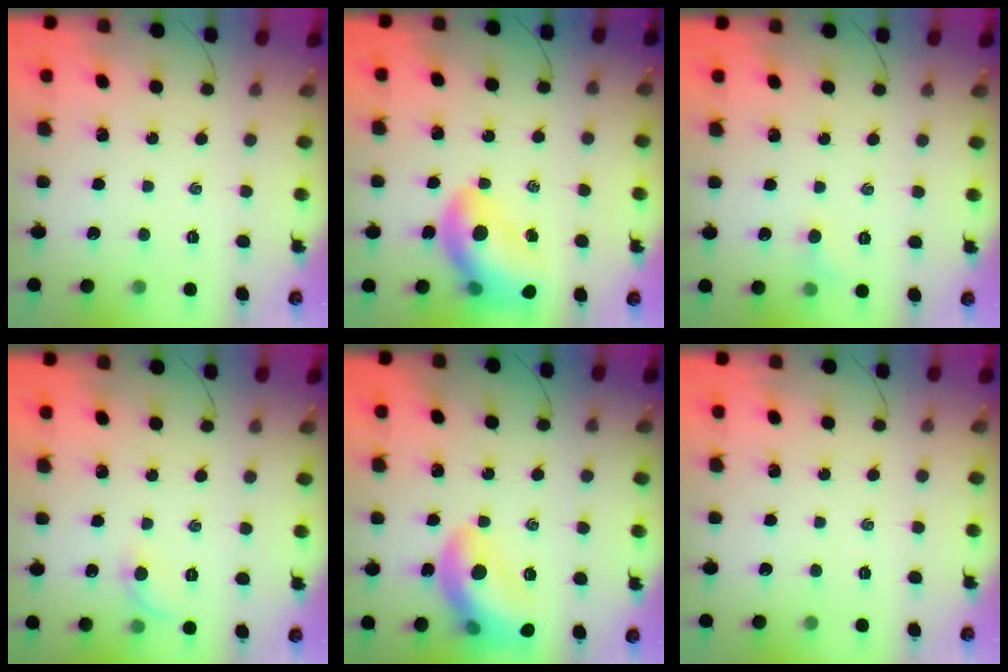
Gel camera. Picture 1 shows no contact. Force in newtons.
{"total": 14.6, "press": 13.9, "slide": 4.4}
{"total": 4.4, "press": 4.1, "slide": 1.5}
{"total": 5.5, "press": 5.2, "slide": 1.8}
{"total": 15.8, "press": 15.6, "slide": 2.2}
{"total": 0.0}